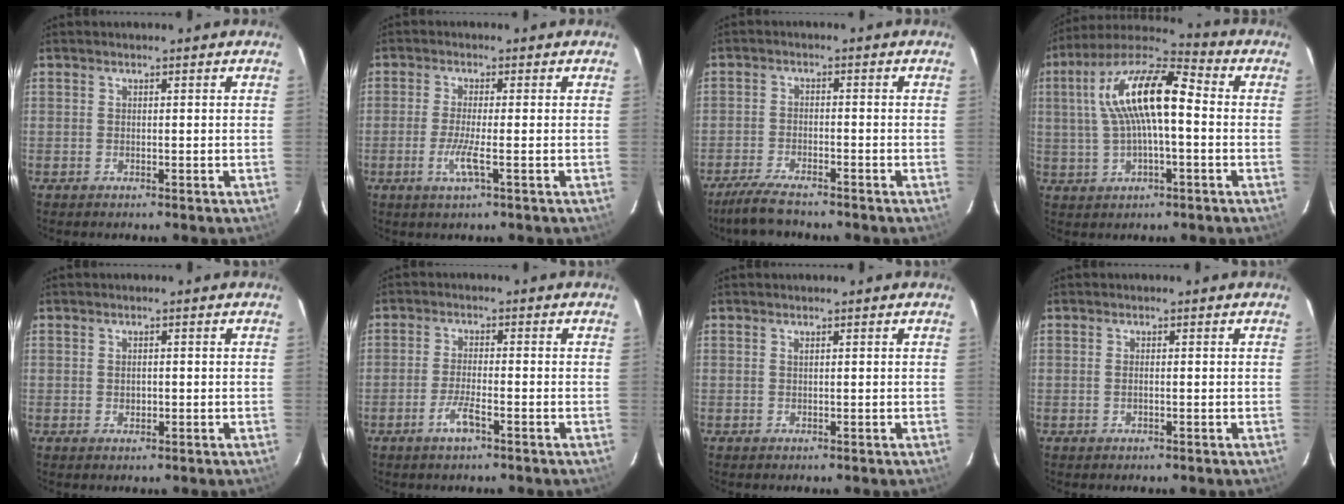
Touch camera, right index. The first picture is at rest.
{"total": 4.2, "force": [-1.5, -0.2, 3.9], "torque": [-0.085, -0.007, -0.034]}
{"total": 6.9, "force": [-5.9, 1.2, 3.3], "torque": [-0.088, -0.017, -0.109]}
{"total": 15.3, "force": [1.3, 4.9, 14.5], "torque": [-0.275, 0.027, 0.015]}
{"total": 1.4, "force": [-0.1, 1.0, 0.9], "torque": [-0.015, 0.003, -0.001]}
{"total": 4.0, "force": [-2.4, 0.5, 3.2], "torque": [-0.072, -0.003, -0.047]}
{"total": 0.0}
{"total": 0.7, "force": [-0.1, 0.2, 0.7], "torque": [-0.016, 0.002, -0.004]}